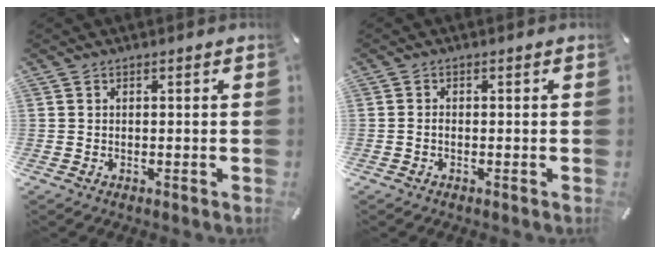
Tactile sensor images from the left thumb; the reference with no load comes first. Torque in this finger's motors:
{"motor_torque": [-0.04, -0.06, 0.24, 0.04, -0.06]}